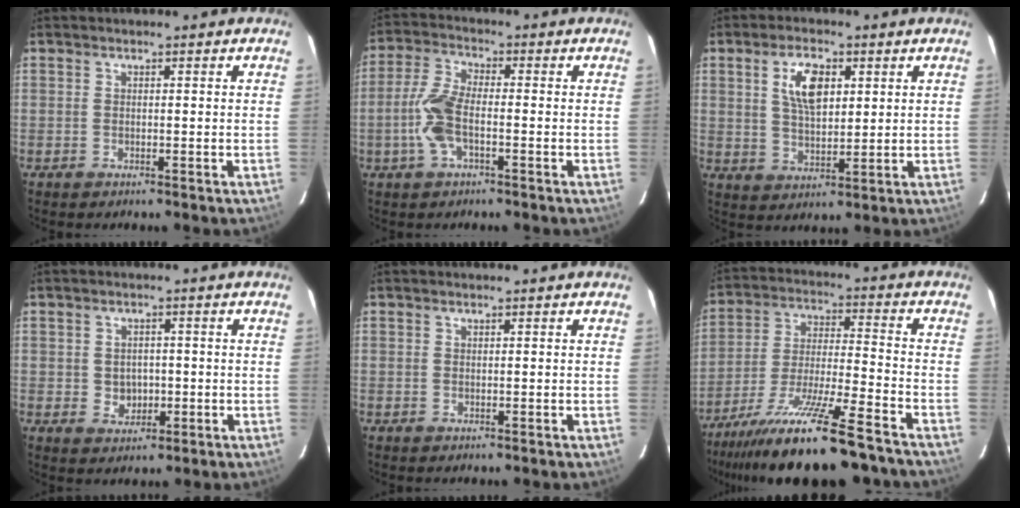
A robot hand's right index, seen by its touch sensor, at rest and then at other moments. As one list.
[{"total": 8.2, "force": [-2.2, 3.2, 7.2], "torque": [-0.161, 0.005, -0.047]}, {"total": 8.1, "force": [2.8, 4.0, 6.4], "torque": [-0.120, 0.007, 0.055]}, {"total": 4.0, "force": [-0.4, 3.6, 1.6], "torque": [-0.029, 0.004, 0.003]}, {"total": 0.0}, {"total": 20.3, "force": [-16.6, 1.7, 11.7], "torque": [-0.229, -0.049, -0.272]}]